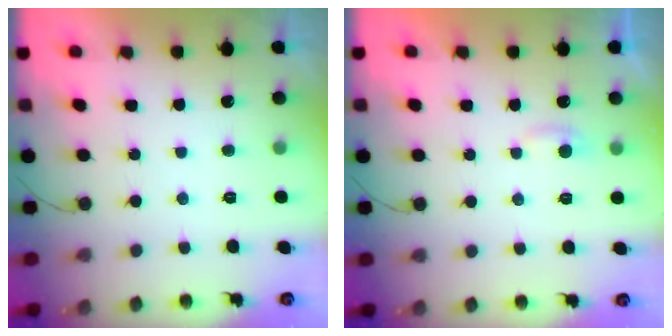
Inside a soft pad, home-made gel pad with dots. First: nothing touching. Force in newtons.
{"total": 2.8, "press": 2.8, "slide": 0.4}